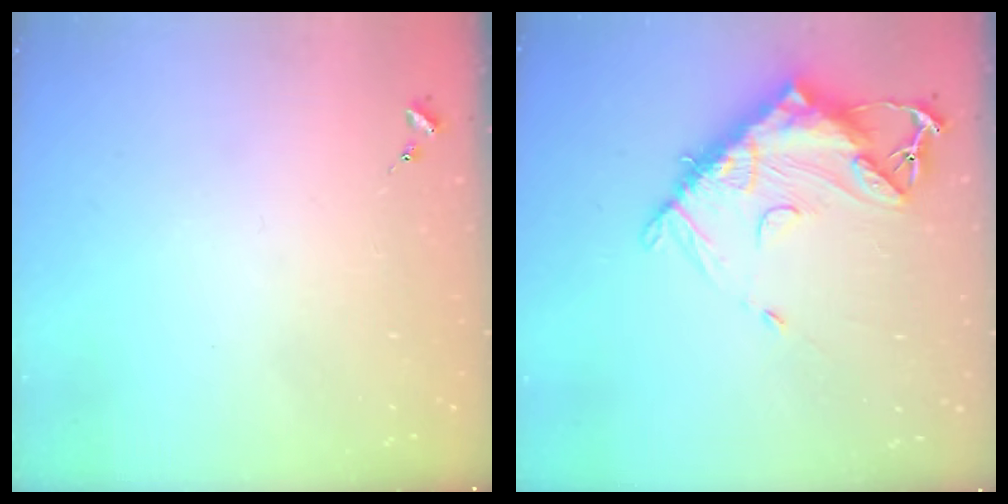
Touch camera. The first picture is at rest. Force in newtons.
{"total": 14.5, "press": 14.4, "slide": 1.4}